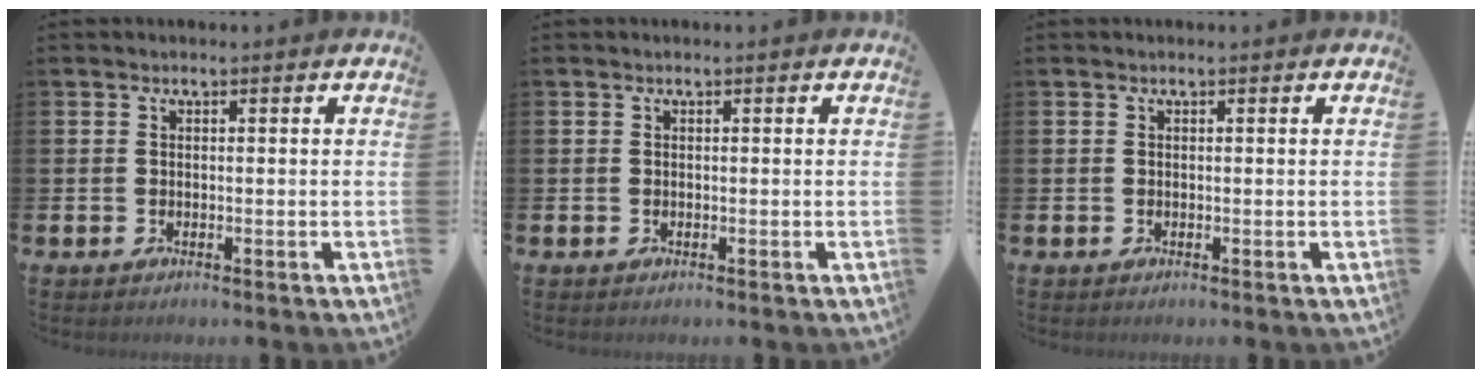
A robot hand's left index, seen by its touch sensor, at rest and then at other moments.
{"total": 0.0}
{"total": 0.0}